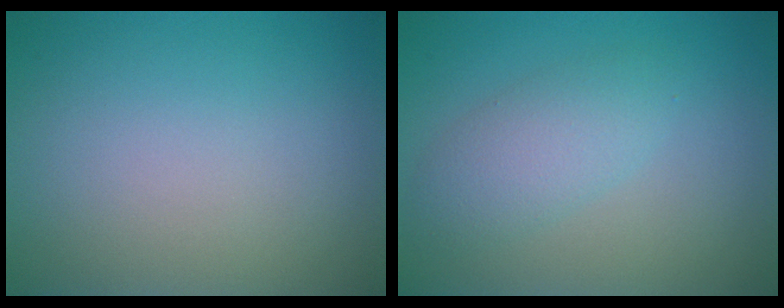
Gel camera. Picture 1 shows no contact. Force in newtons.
{"total": 3.0, "press": 3.0, "slide": 0.1}